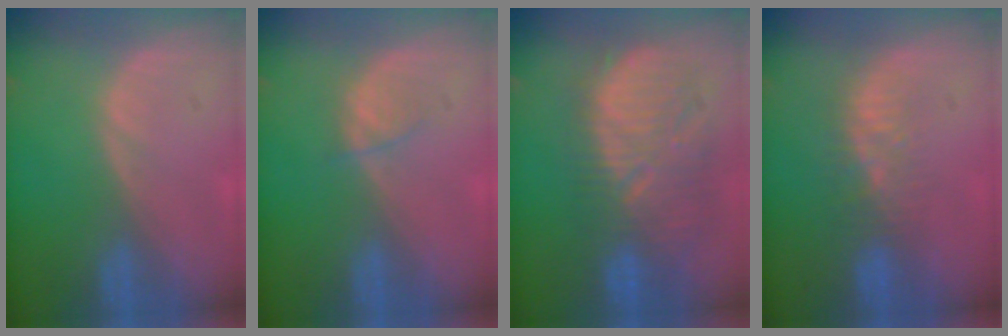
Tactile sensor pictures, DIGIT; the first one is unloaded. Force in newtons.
{"total": 1.6, "press": 1.5, "slide": 0.2}
{"total": 11.7, "press": 11.1, "slide": 3.8}
{"total": 4.9, "press": 4.3, "slide": 2.2}